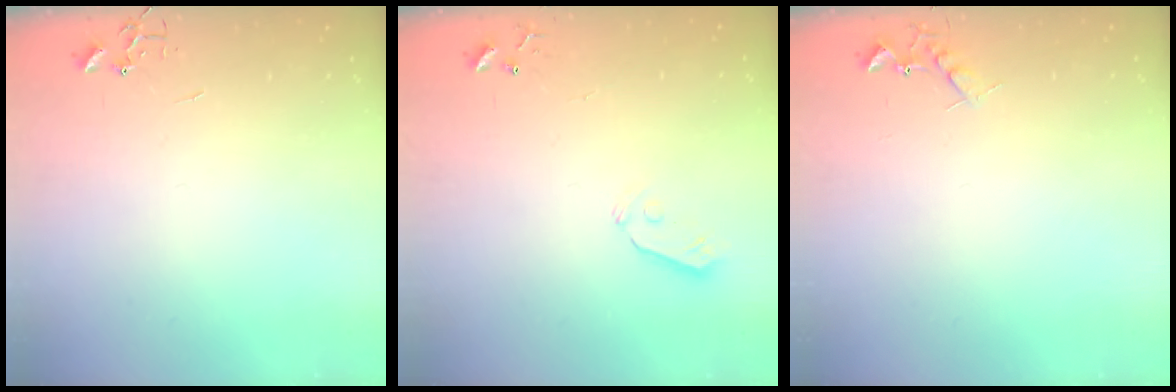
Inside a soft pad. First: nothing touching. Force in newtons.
{"total": 5.5, "press": 5.4, "slide": 0.6}
{"total": 6.6, "press": 6.5, "slide": 0.7}